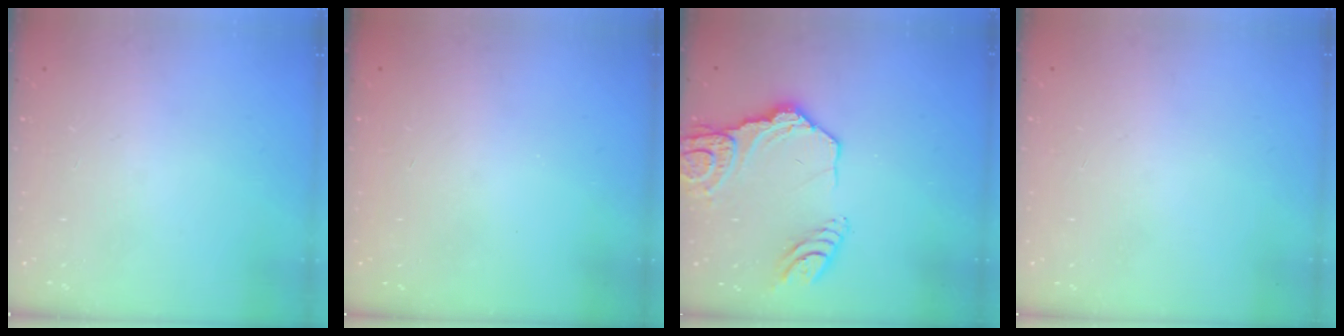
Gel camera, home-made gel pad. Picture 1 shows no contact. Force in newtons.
{"total": 0.0}
{"total": 16.5, "press": 16.4, "slide": 1.9}
{"total": 0.0}